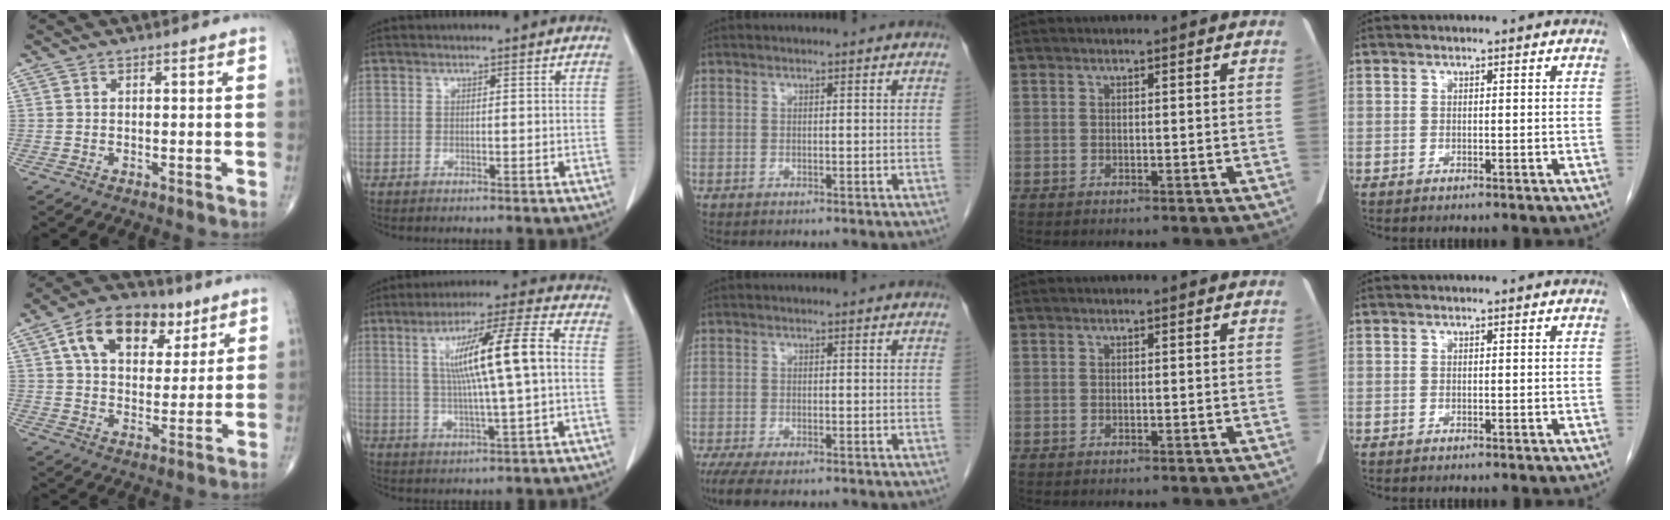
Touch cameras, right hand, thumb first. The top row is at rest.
{"thumb": {"total": 15.9, "force": [7.2, 10.0, 10.1], "torque": [-0.132, -0.011, 0.120]}, "index": {"total": 13.9, "force": [1.6, 0.8, 13.8], "torque": [-0.238, 0.018, 0.029]}, "middle": {"total": 5.8, "force": [-4.2, 1.7, 3.6], "torque": [-0.061, -0.014, -0.068]}}